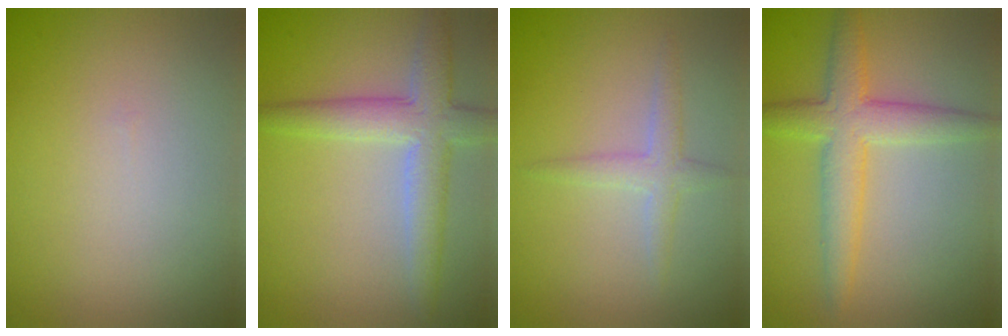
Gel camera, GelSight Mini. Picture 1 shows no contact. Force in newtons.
{"total": 4.7, "press": 4.7, "slide": 0.2}
{"total": 1.9, "press": 1.9, "slide": 0.1}
{"total": 4.5, "press": 4.5, "slide": 0.2}